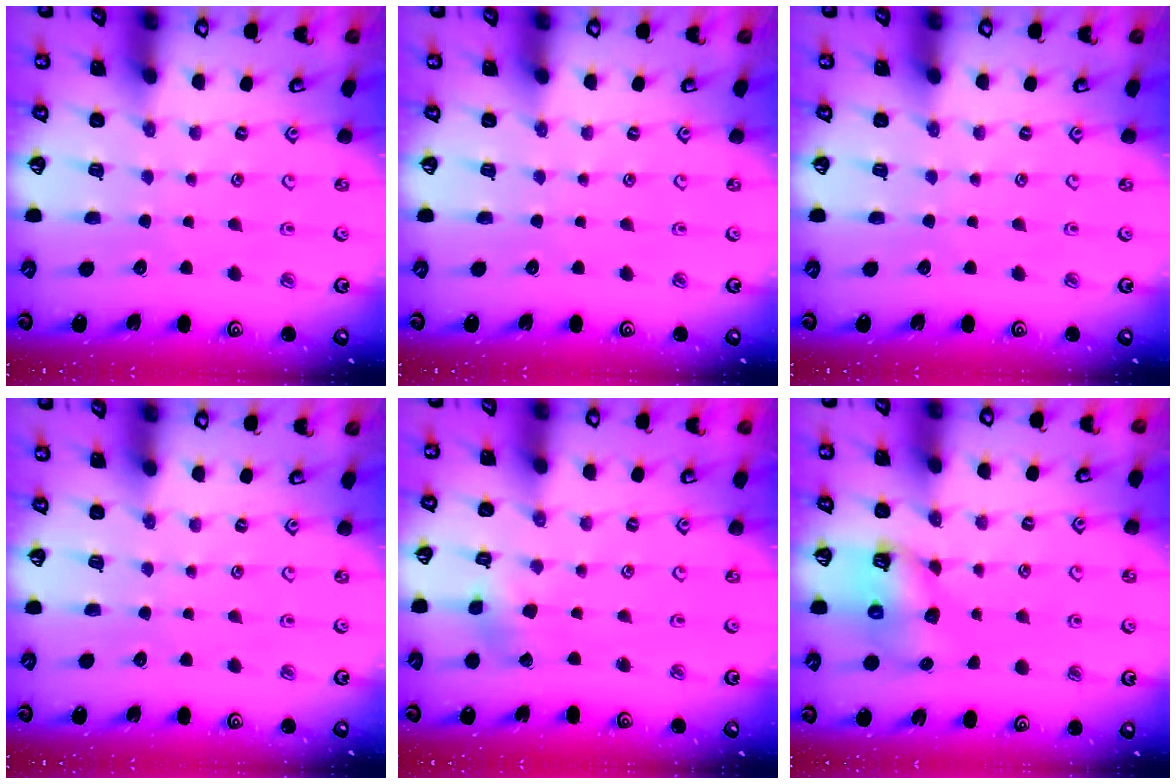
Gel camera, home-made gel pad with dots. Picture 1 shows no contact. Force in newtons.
{"total": 0.0}
{"total": 0.0}
{"total": 0.0}
{"total": 1.7, "press": 1.7, "slide": 0.2}
{"total": 8.1, "press": 8.0, "slide": 1.1}